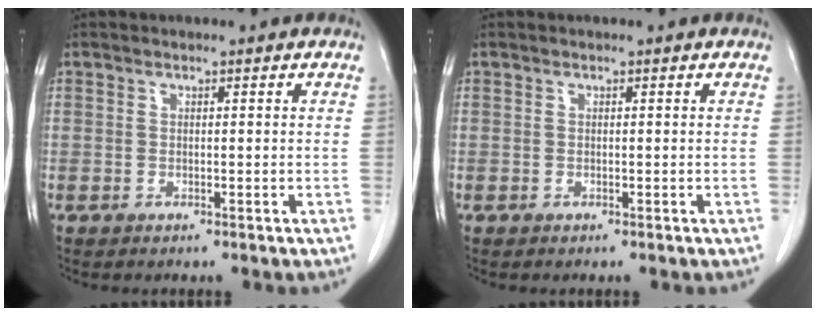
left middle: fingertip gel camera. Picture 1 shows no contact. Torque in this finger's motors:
{"motor_torque": [-0.06, 0.00, 0.02, 0.00]}